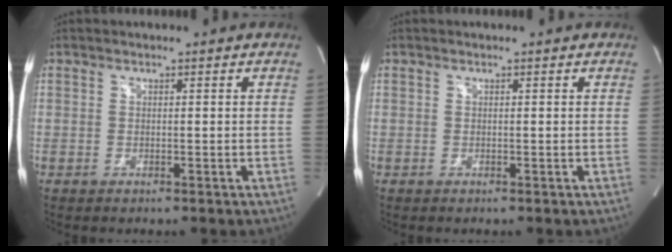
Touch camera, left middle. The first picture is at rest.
{"total": 0.0}